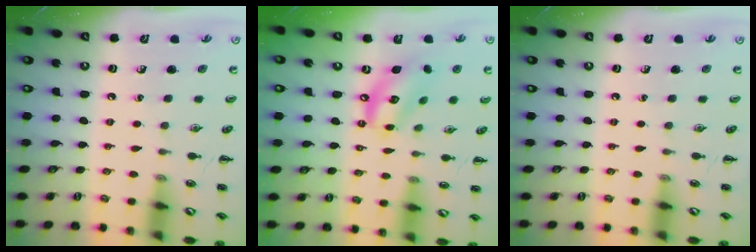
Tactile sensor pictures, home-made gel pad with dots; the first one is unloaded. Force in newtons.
{"total": 12.5, "press": 12.3, "slide": 2.2}
{"total": 0.0}